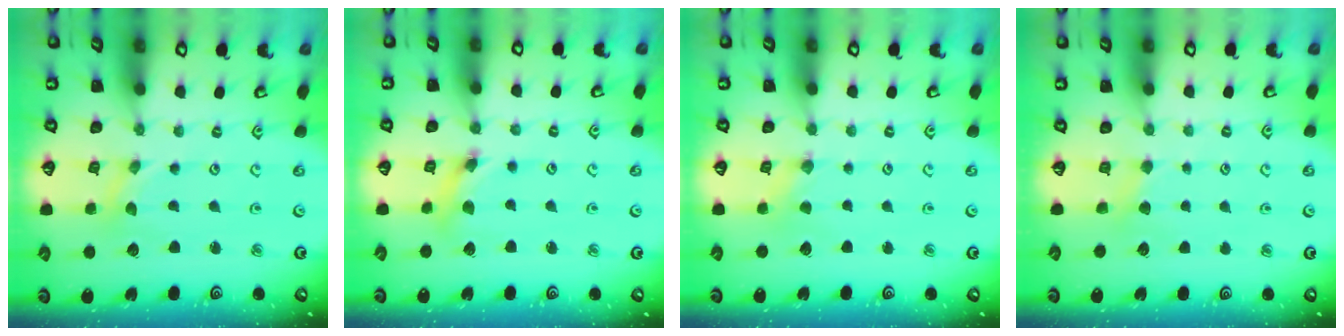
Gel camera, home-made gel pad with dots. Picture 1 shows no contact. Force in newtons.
{"total": 4.5, "press": 4.4, "slide": 0.7}
{"total": 0.9, "press": 0.9, "slide": 0.2}
{"total": 2.6, "press": 2.5, "slide": 0.4}